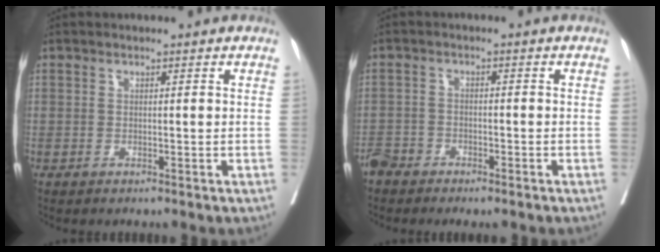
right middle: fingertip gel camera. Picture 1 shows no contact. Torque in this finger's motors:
{"motor_torque": [0.91, -0.91, 0.37, 0.07]}